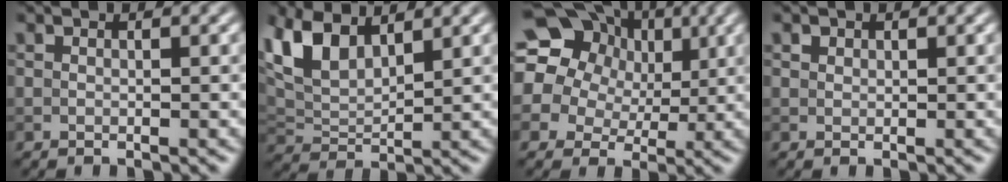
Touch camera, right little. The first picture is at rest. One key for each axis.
{"total": 6.5, "fx": 4.0, "fy": 3.0, "fz": 4.2, "tx": -0.099, "ty": 0.011, "tz": 0.077}
{"total": 18.9, "fx": 7.4, "fy": 15.4, "fz": 8.1, "tx": -0.185, "ty": 0.043, "tz": 0.113}
{"total": 0.7, "fx": 0.5, "fy": 0.4, "fz": 0.1, "tx": 0.000, "ty": -0.001, "tz": 0.008}